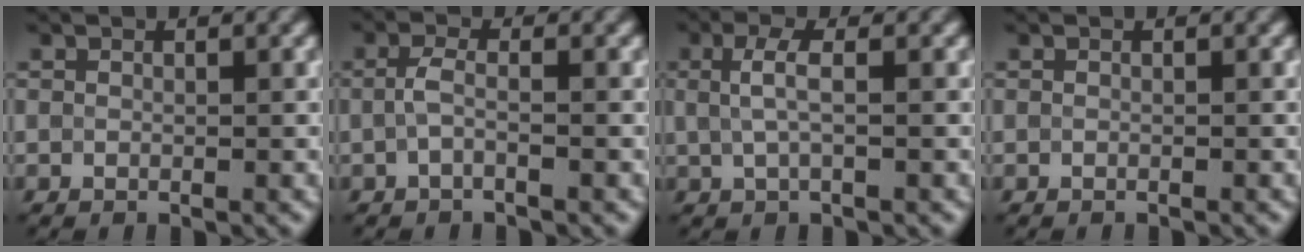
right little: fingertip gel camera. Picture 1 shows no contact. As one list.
[{"total": 1.6, "force": [-0.4, 0.4, 1.5], "torque": [-0.035, -0.001, -0.012]}, {"total": 2.4, "force": [0.3, 0.6, 2.3], "torque": [-0.050, 0.003, 0.008]}, {"total": 0.6, "force": [-0.4, 0.2, 0.4], "torque": [0.000, 0.000, -0.014]}]